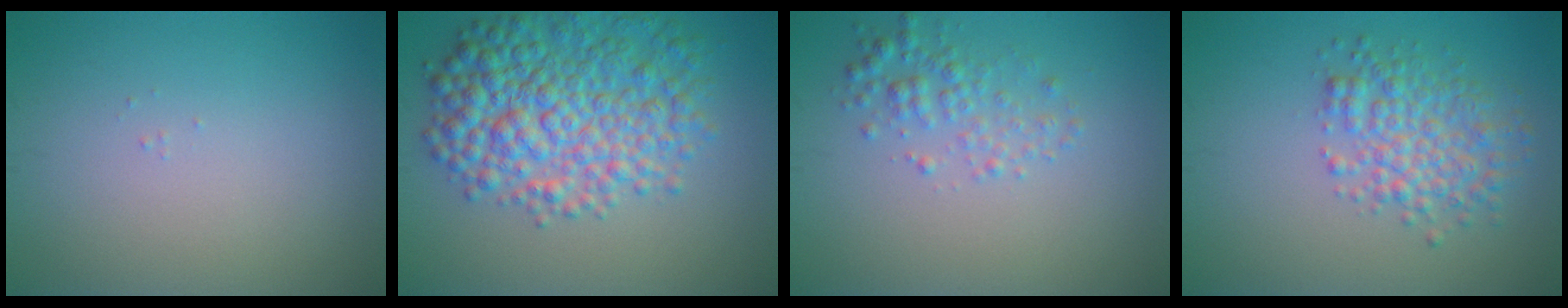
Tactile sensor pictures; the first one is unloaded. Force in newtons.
{"total": 8.2, "press": 8.2, "slide": 0.2}
{"total": 2.3, "press": 2.3, "slide": 0.1}
{"total": 4.1, "press": 4.1, "slide": 0.1}